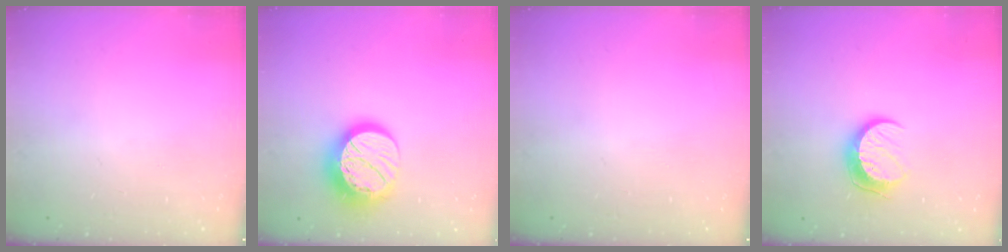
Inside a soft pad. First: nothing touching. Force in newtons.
{"total": 15.1, "press": 15.1, "slide": 0.8}
{"total": 0.0}
{"total": 9.5, "press": 9.5, "slide": 0.8}